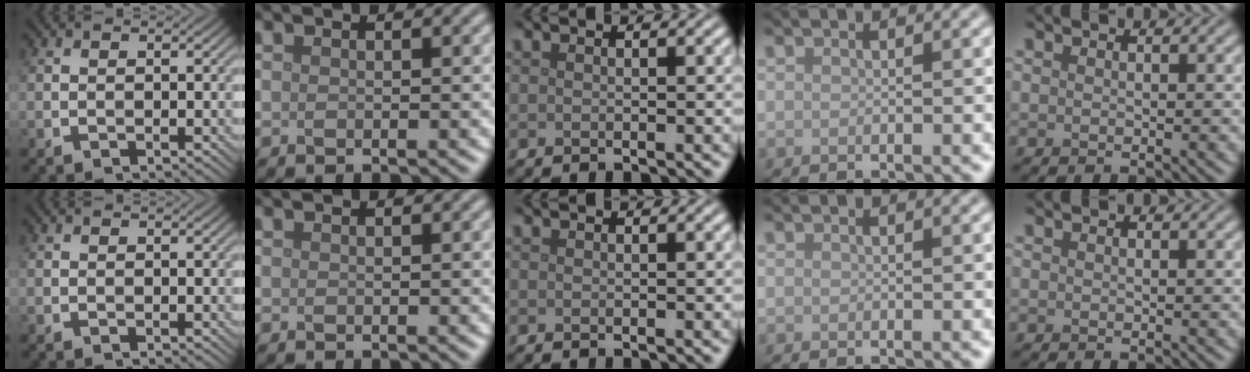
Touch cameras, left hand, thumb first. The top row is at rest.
{}